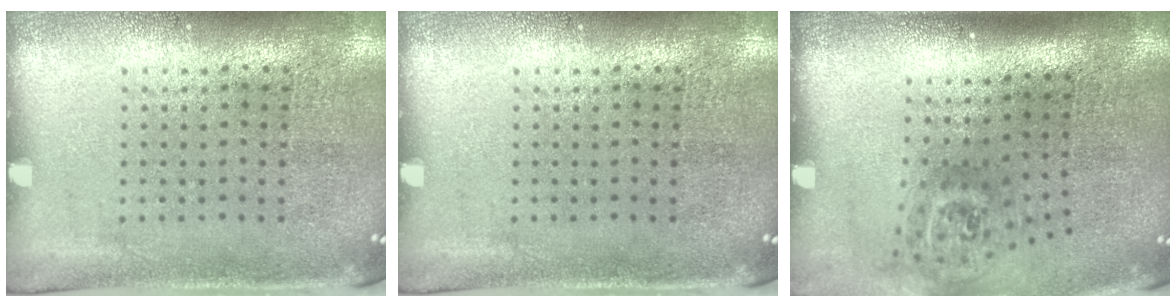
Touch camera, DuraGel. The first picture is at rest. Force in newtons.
{"total": 0.0}
{"total": 1.9, "press": 1.2, "slide": 1.4}